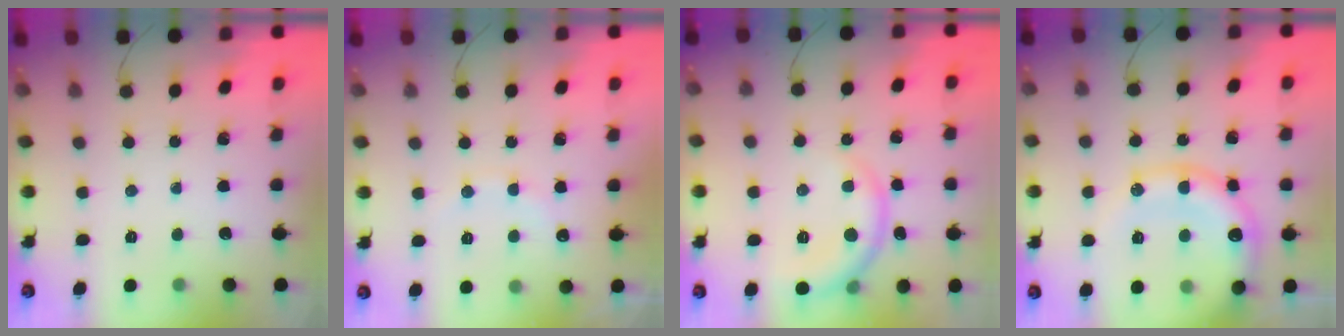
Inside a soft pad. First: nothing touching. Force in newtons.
{"total": 8.6, "press": 8.5, "slide": 1.3}
{"total": 7.0, "press": 7.0, "slide": 0.9}
{"total": 19.8, "press": 19.5, "slide": 3.2}